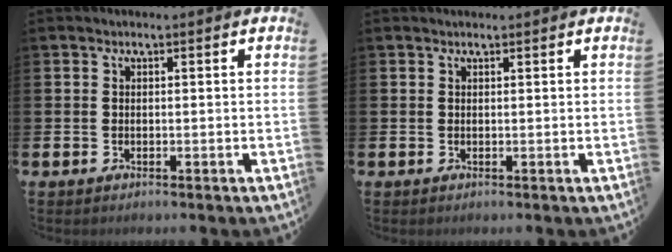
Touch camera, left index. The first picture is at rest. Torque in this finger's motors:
{"motor_torque": [0.50, -0.91, -0.03, -0.01]}